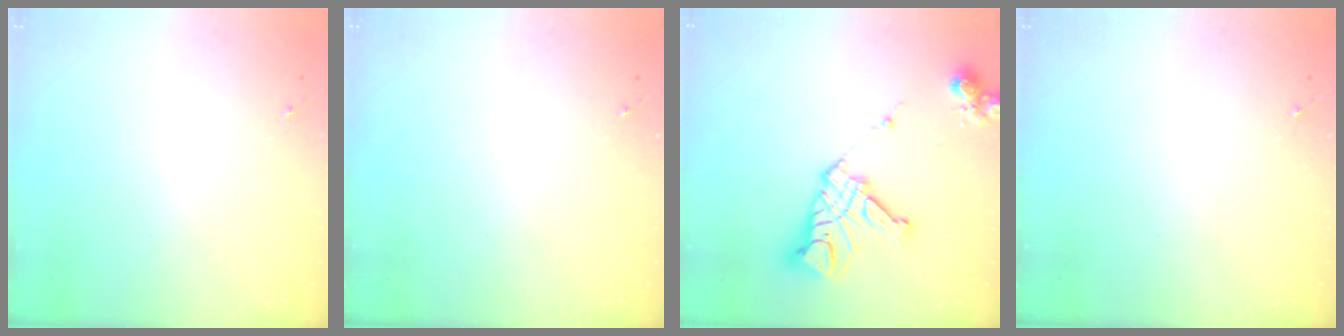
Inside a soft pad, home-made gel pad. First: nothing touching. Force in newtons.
{"total": 0.0}
{"total": 16.3, "press": 16.2, "slide": 1.8}
{"total": 0.0}